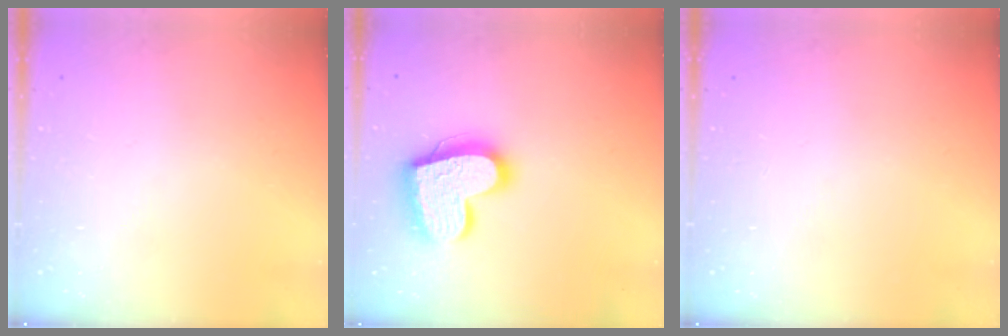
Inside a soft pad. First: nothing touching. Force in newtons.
{"total": 20.2, "press": 20.2, "slide": 1.5}
{"total": 0.0}